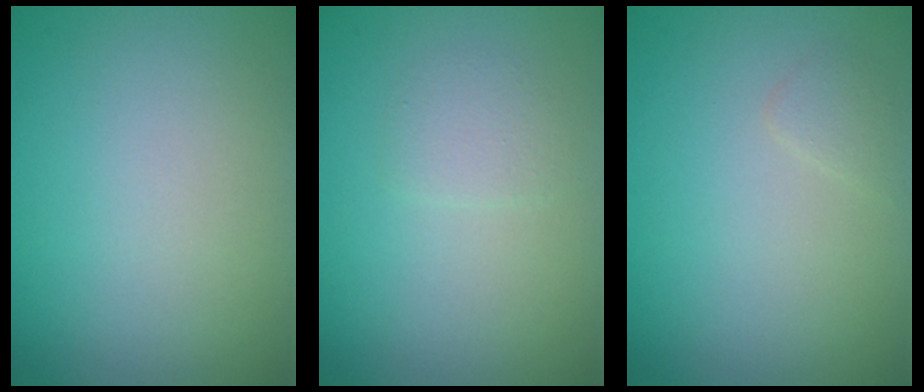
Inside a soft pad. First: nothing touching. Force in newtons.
{"total": 1.3, "press": 1.3, "slide": 0.1}
{"total": 0.8, "press": 0.8, "slide": 0.0}